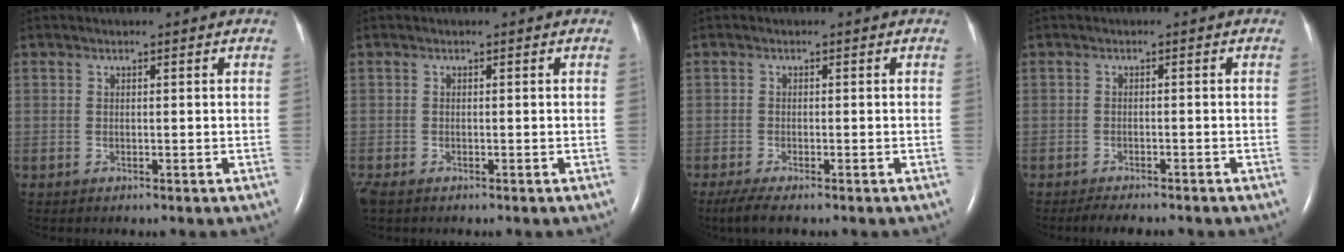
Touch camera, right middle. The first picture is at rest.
{"total": 2.2, "force": [-1.5, 1.0, 1.2], "torque": [-0.032, -0.007, -0.025]}
{"total": 3.5, "force": [-2.5, 0.5, 2.3], "torque": [-0.050, -0.012, -0.045]}
{"total": 5.1, "force": [-4.4, 1.0, 2.3], "torque": [-0.036, -0.008, -0.060]}